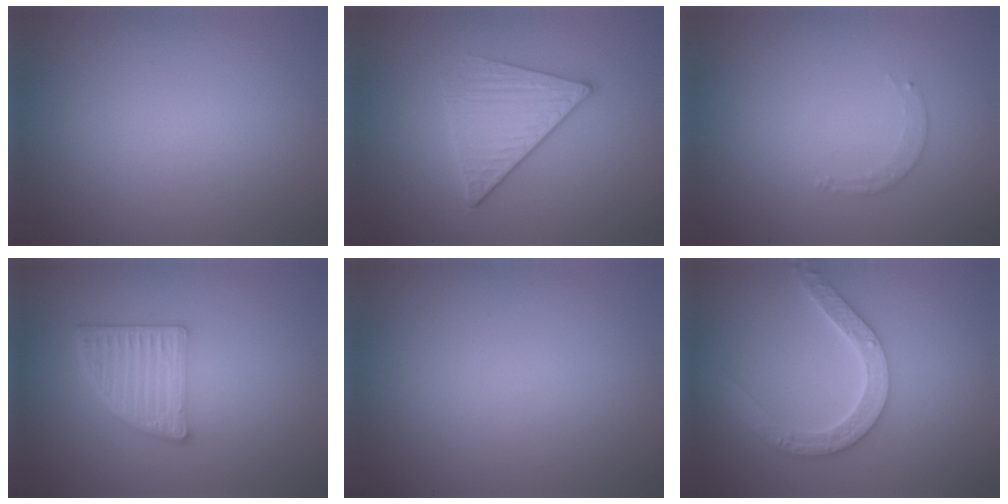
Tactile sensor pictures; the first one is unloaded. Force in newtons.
{"total": 3.2, "press": 3.0, "slide": 1.2}
{"total": 0.6, "press": 0.5, "slide": 0.3}
{"total": 4.8, "press": 3.3, "slide": 3.6}
{"total": 0.0}
{"total": 4.8, "press": 3.8, "slide": 2.9}